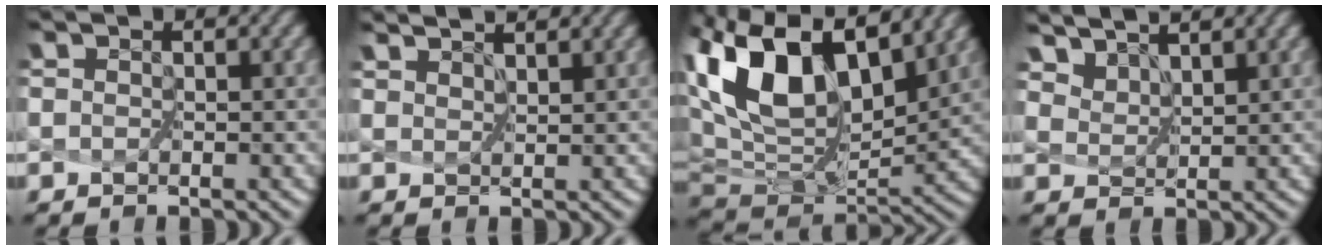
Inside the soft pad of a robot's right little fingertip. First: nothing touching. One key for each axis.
{"total": 2.7, "fx": 2.5, "fy": 0.2, "fz": 0.9, "tx": -0.032, "ty": 0.005, "tz": 0.047}
{"total": 12.5, "fx": 5.7, "fy": 6.4, "fz": 9.1, "tx": -0.182, "ty": 0.013, "tz": 0.120}
{"total": 5.8, "fx": 5.4, "fy": 1.7, "fz": 1.5, "tx": -0.071, "ty": -0.015, "tz": 0.115}